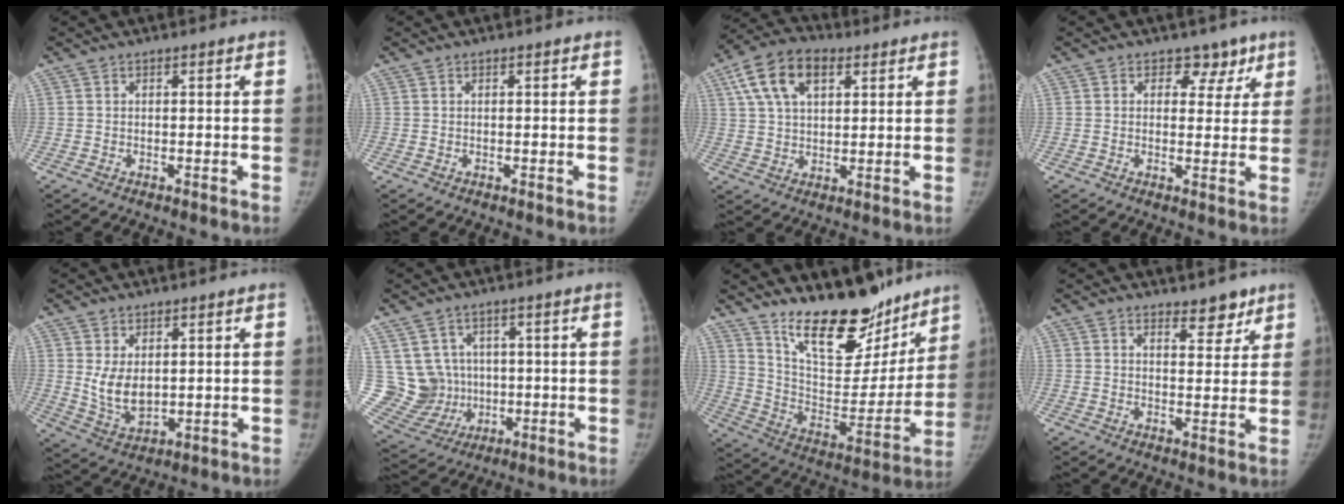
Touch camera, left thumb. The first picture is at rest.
{"total": 0.0}
{"total": 12.7, "force": [5.3, 7.4, 8.8], "torque": [-0.150, 0.008, 0.092]}
{"total": 4.6, "force": [2.6, 3.5, 1.4], "torque": [0.019, -0.008, 0.031]}
{"total": 6.8, "force": [1.5, 4.5, 5.0], "torque": [-0.071, -0.020, 0.043]}
{"total": 10.2, "force": [1.4, 9.6, 3.0], "torque": [-0.022, 0.003, 0.052]}
{"total": 21.9, "force": [16.9, 8.5, 10.9], "torque": [-0.108, -0.110, 0.279]}
{"total": 4.3, "force": [3.4, 2.0, 1.7], "torque": [0.006, -0.023, 0.049]}